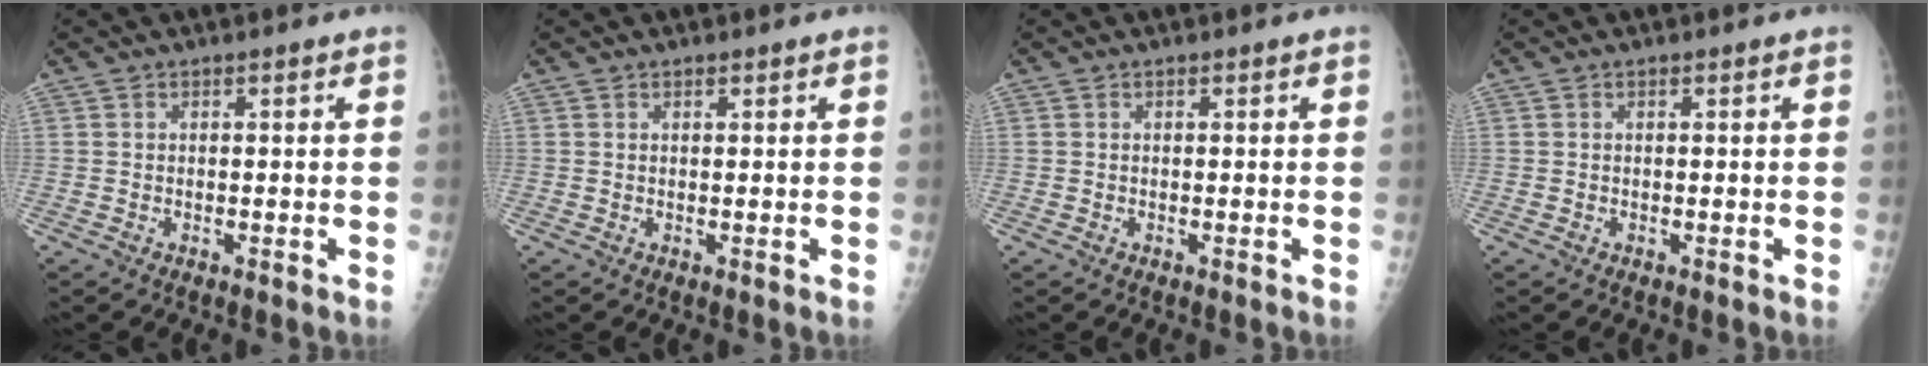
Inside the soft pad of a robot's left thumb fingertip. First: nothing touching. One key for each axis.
{"total": 0.5, "fx": 0.4, "fy": 0.2, "fz": 0.3, "tx": -0.006, "ty": -0.003, "tz": 0.007}
{"total": 0.0}
{"total": 0.0}